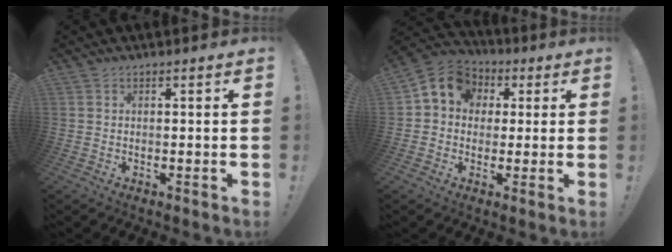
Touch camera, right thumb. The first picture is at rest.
{"total": 8.9, "force": [2.3, 7.7, 3.9], "torque": [-0.050, -0.005, 0.047]}